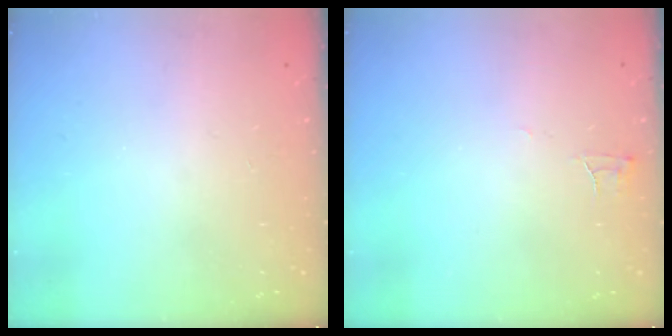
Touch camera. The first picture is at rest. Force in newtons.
{"total": 3.3, "press": 3.3, "slide": 0.2}